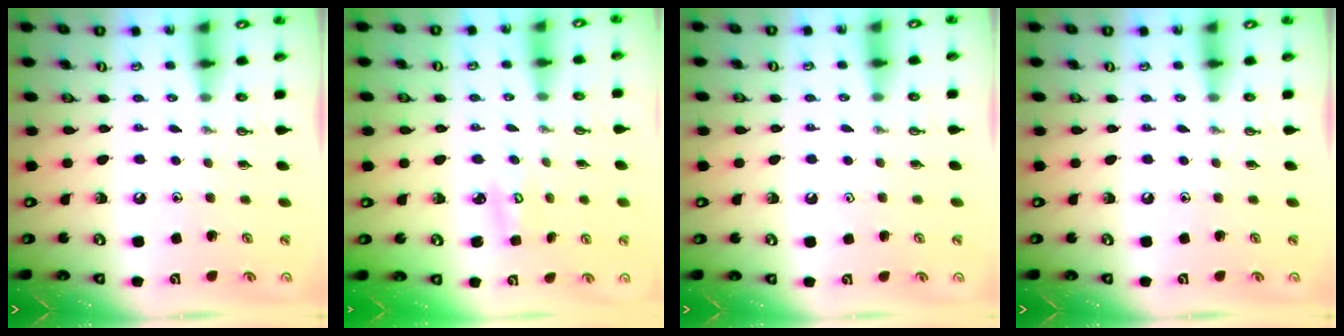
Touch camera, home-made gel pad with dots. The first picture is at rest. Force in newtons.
{"total": 2.5, "press": 2.5, "slide": 0.3}
{"total": 0.9, "press": 0.7, "slide": 0.5}
{"total": 0.0}